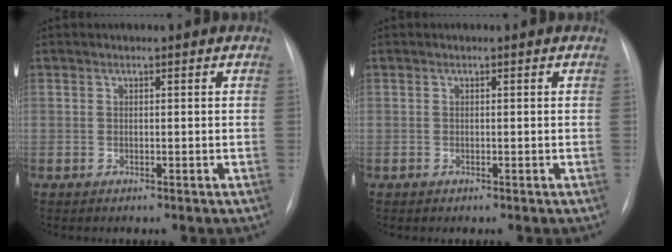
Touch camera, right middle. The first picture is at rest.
{"total": 0.0}